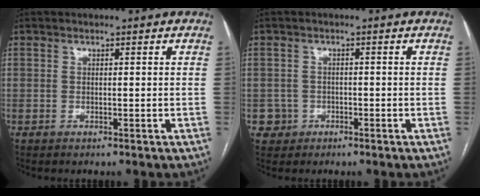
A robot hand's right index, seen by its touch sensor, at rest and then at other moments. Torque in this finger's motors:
{"motor_torque": [-0.41, 0.35, -1.05, -0.21]}